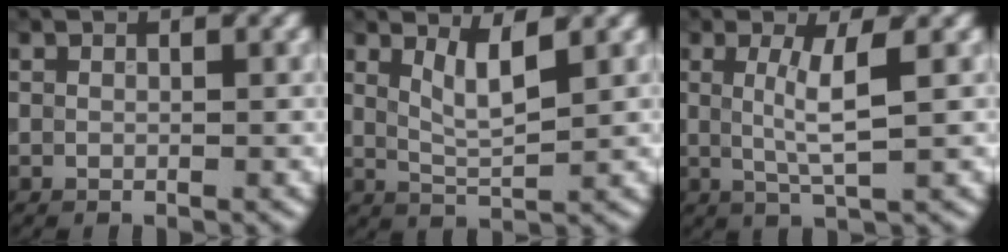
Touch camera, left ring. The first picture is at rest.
{"total": 2.9, "force": [1.6, 0.7, 2.4], "torque": [-0.046, -0.008, 0.034]}
{"total": 3.6, "force": [0.6, 0.7, 3.5], "torque": [-0.068, -0.004, 0.012]}